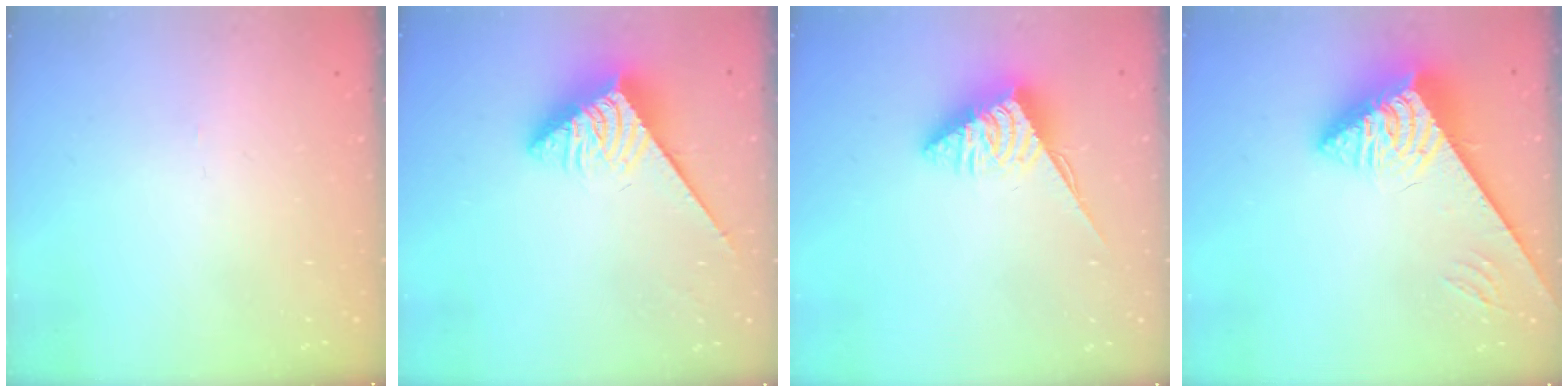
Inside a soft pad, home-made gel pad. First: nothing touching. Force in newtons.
{"total": 4.0, "press": 3.9, "slide": 0.7}
{"total": 5.9, "press": 5.9, "slide": 0.1}
{"total": 5.5, "press": 5.5, "slide": 0.5}